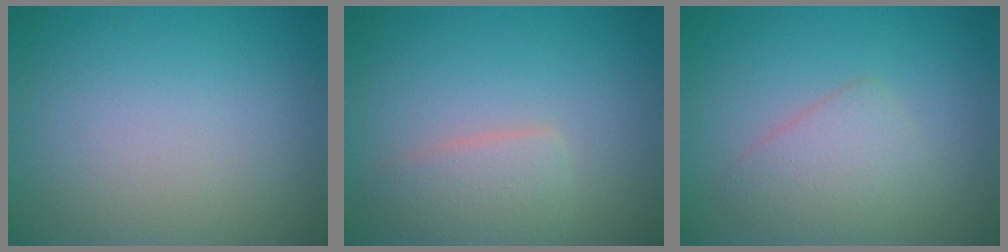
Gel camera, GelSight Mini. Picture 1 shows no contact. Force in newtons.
{"total": 2.8, "press": 2.8, "slide": 0.1}
{"total": 2.9, "press": 2.9, "slide": 0.0}